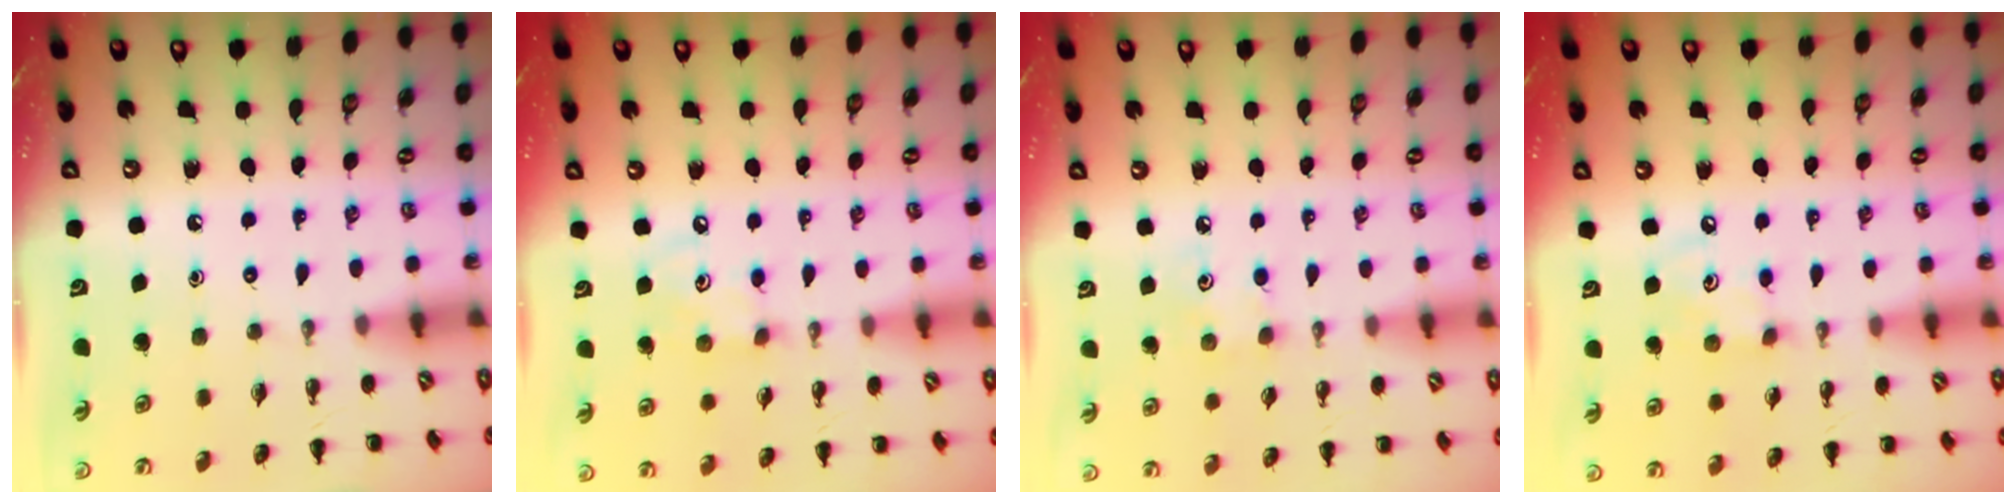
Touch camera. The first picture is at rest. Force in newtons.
{"total": 4.9, "press": 4.8, "slide": 0.9}
{"total": 5.0, "press": 4.9, "slide": 1.0}
{"total": 4.9, "press": 4.8, "slide": 0.9}